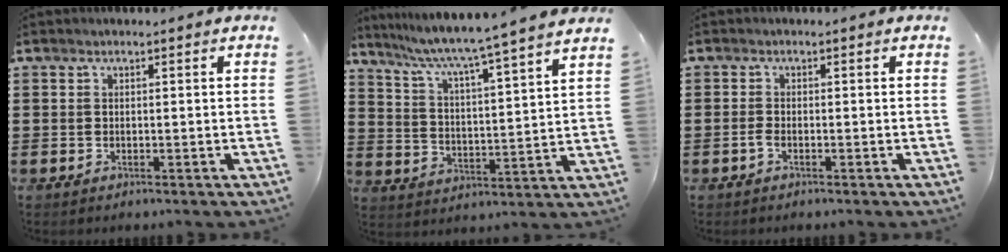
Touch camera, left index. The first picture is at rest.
{"total": 4.9, "force": [4.3, -1.0, 2.0], "torque": [-0.062, -0.043, 0.062]}
{"total": 1.1, "force": [-0.6, 0.3, 0.9], "torque": [-0.026, -0.005, -0.012]}